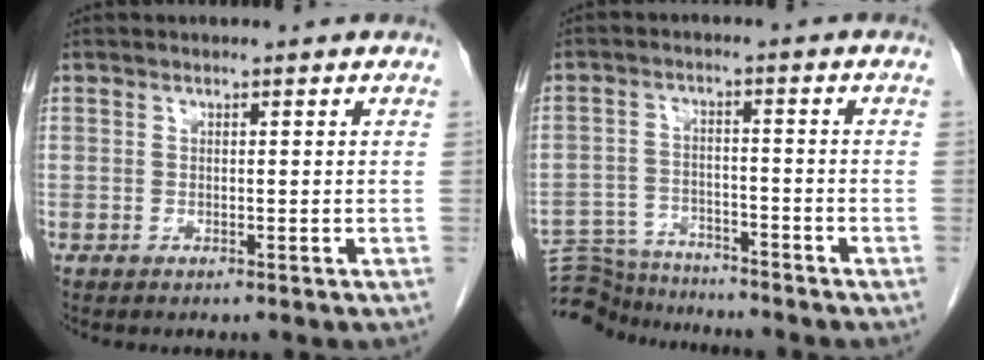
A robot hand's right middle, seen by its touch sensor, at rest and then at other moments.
{"total": 9.5, "force": [-9.3, 1.4, 0.5], "torque": [-0.009, 0.013, -0.154]}